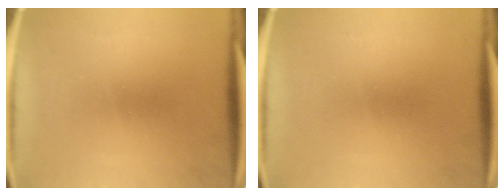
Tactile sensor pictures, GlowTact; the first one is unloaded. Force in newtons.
{"total": 0.0}